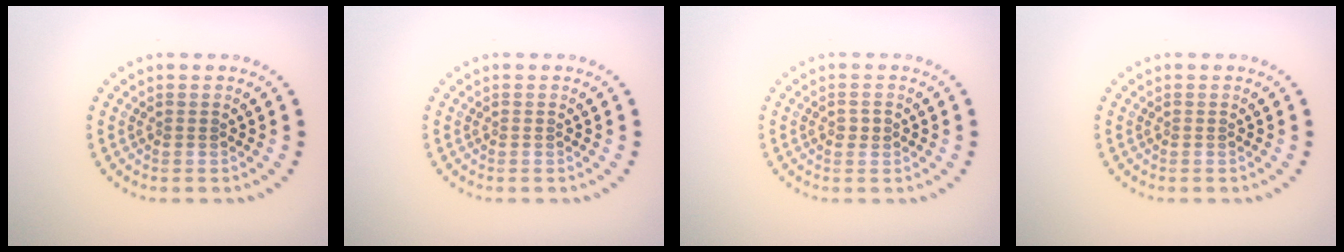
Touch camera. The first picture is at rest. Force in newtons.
{"total": 0.0}
{"total": 0.9, "press": 0.9, "slide": 0.2}
{"total": 0.0}